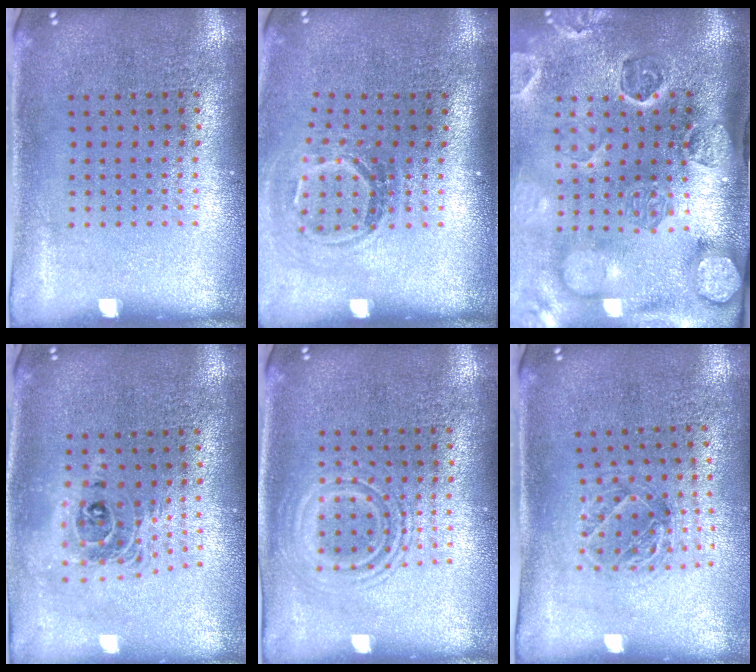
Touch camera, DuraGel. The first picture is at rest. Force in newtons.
{"total": 1.7, "press": 1.2, "slide": 1.3}
{"total": 4.6, "press": 3.4, "slide": 3.0}
{"total": 1.8, "press": 1.4, "slide": 1.1}
{"total": 1.4, "press": 1.4, "slide": 0.2}
{"total": 1.1, "press": 1.1, "slide": 0.2}